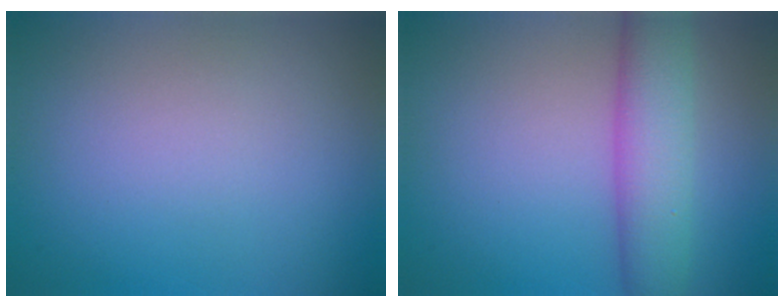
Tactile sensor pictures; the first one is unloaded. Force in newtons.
{"total": 6.0, "press": 5.9, "slide": 0.1}